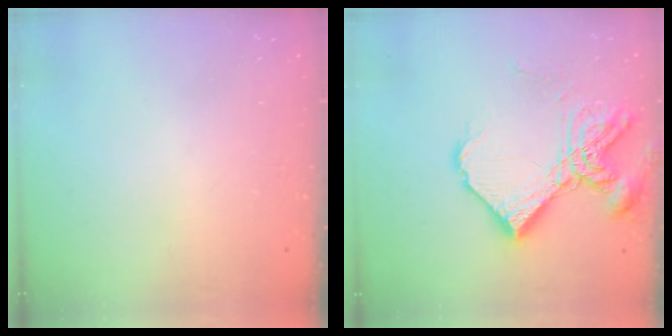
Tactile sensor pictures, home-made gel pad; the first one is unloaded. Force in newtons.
{"total": 15.3, "press": 15.2, "slide": 1.4}